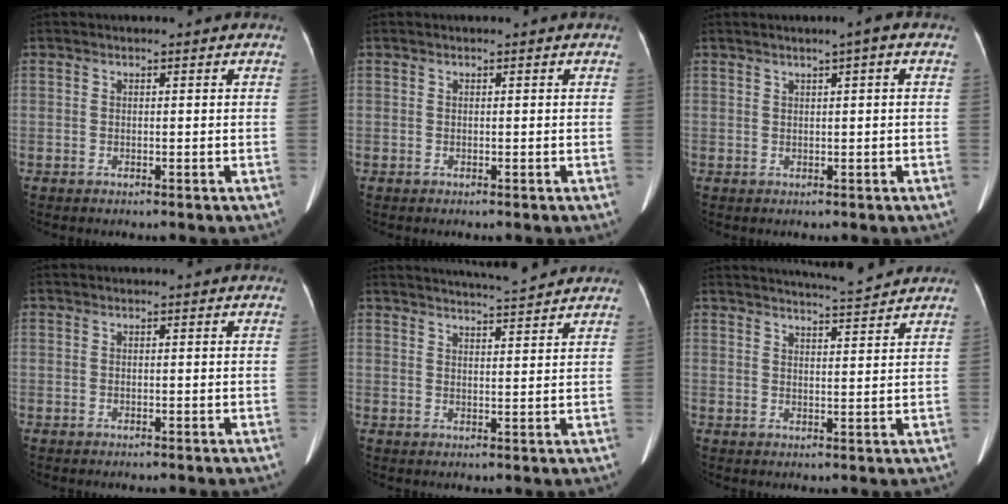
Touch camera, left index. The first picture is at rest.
{"total": 0.0}
{"total": 1.9, "force": [0.9, -0.1, 1.7], "torque": [-0.027, 0.004, 0.013]}
{"total": 0.0}
{"total": 7.3, "force": [6.9, -0.2, 2.1], "torque": [-0.043, 0.008, 0.096]}
{"total": 6.3, "force": [6.1, -0.4, 1.5], "torque": [-0.033, 0.003, 0.085]}